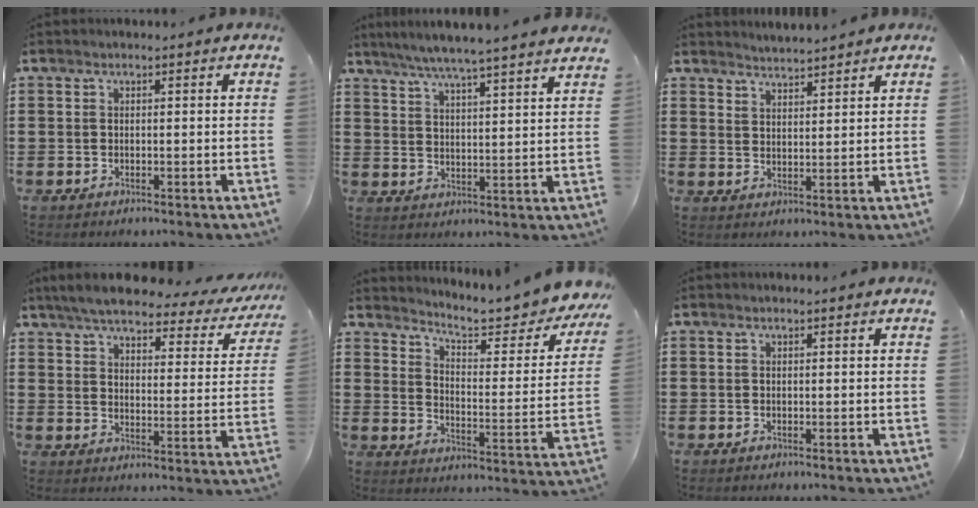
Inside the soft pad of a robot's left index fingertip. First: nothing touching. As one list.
[{"total": 5.5, "force": [5.0, -1.0, 2.1], "torque": [-0.059, -0.029, 0.086]}, {"total": 2.8, "force": [2.8, -0.1, -0.4], "torque": [-0.002, -0.011, 0.053]}, {"total": 6.1, "force": [5.5, 0.9, 2.6], "torque": [-0.077, -0.030, 0.093]}, {"total": 6.7, "force": [5.8, 0.6, 3.2], "torque": [-0.066, -0.051, 0.091]}, {"total": 0.0}]